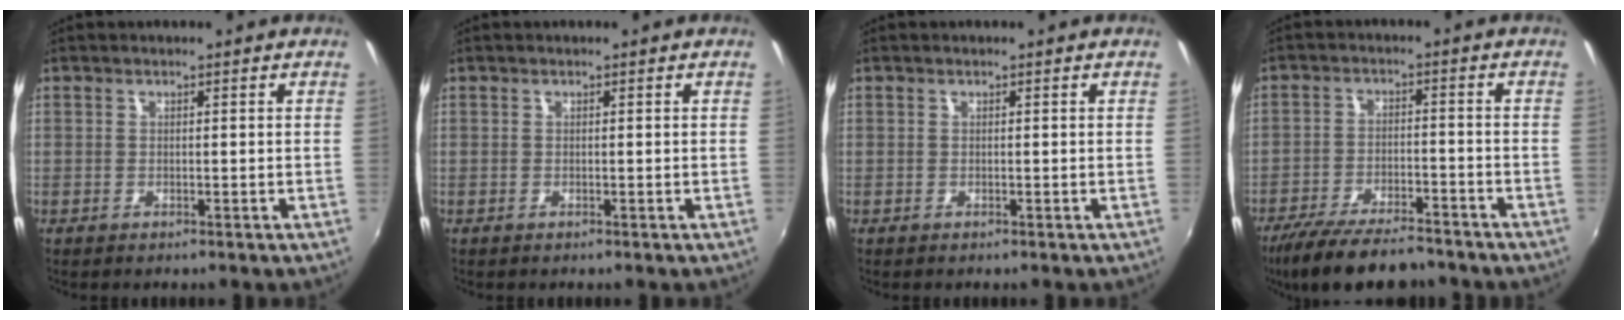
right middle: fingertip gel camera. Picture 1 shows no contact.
{"total": 0.0}
{"total": 0.0}
{"total": 14.2, "force": [-11.9, 3.8, 6.8], "torque": [-0.148, -0.023, -0.194]}